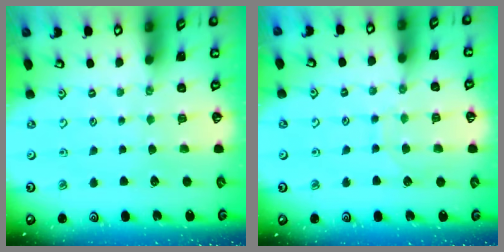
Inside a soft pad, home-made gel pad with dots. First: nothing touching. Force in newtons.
{"total": 6.4, "press": 6.4, "slide": 0.1}